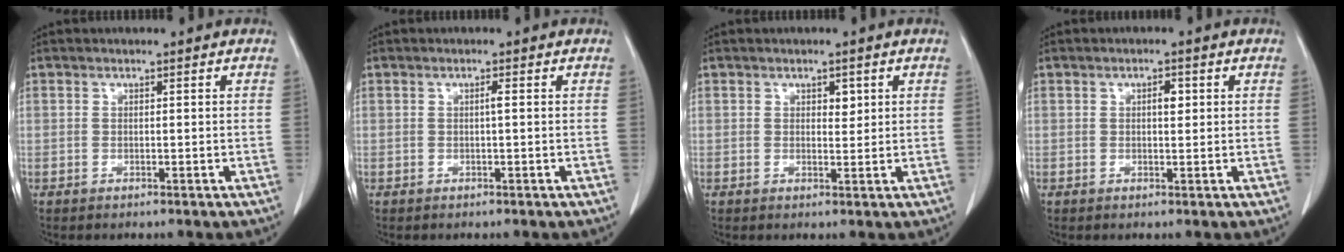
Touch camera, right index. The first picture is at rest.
{"total": 0.7, "force": [0.0, -0.1, 0.7], "torque": [-0.011, 0.001, 0.000]}
{"total": 1.7, "force": [0.7, 0.9, 1.2], "torque": [-0.015, -0.003, 0.011]}
{"total": 1.8, "force": [0.4, 0.7, 1.5], "torque": [-0.025, 0.002, 0.007]}